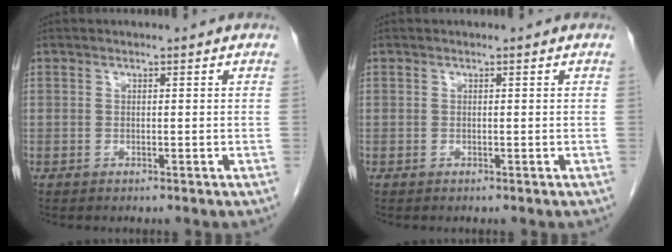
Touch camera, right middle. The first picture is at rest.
{"total": 0.0}